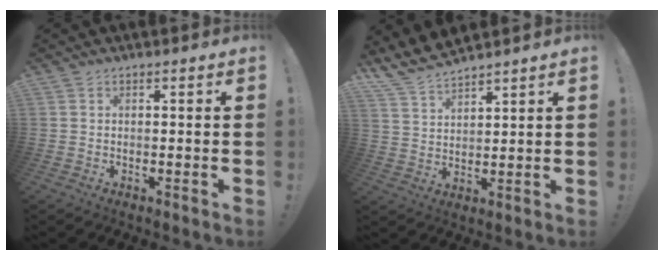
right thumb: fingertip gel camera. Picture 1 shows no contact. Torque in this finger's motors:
{"motor_torque": [0.11, 0.85, 0.22, 0.17, 0.12]}